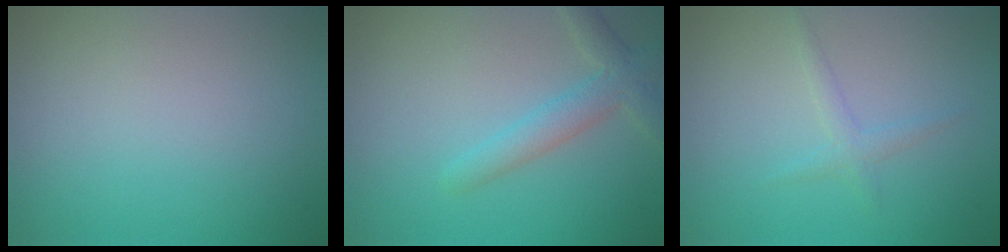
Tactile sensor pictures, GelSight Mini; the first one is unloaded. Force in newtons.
{"total": 2.8, "press": 2.8, "slide": 0.1}
{"total": 1.2, "press": 1.2, "slide": 0.0}